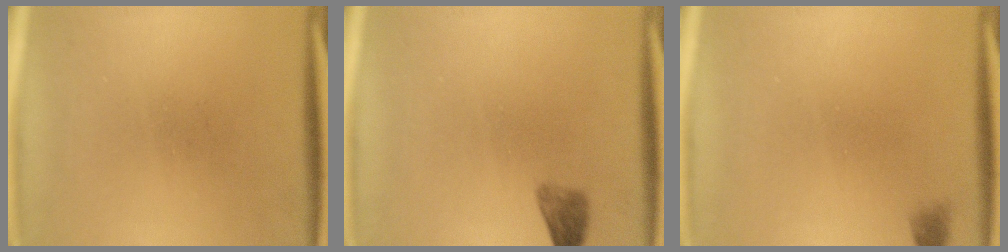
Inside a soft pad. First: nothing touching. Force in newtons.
{"total": 2.1}
{"total": 1.1}